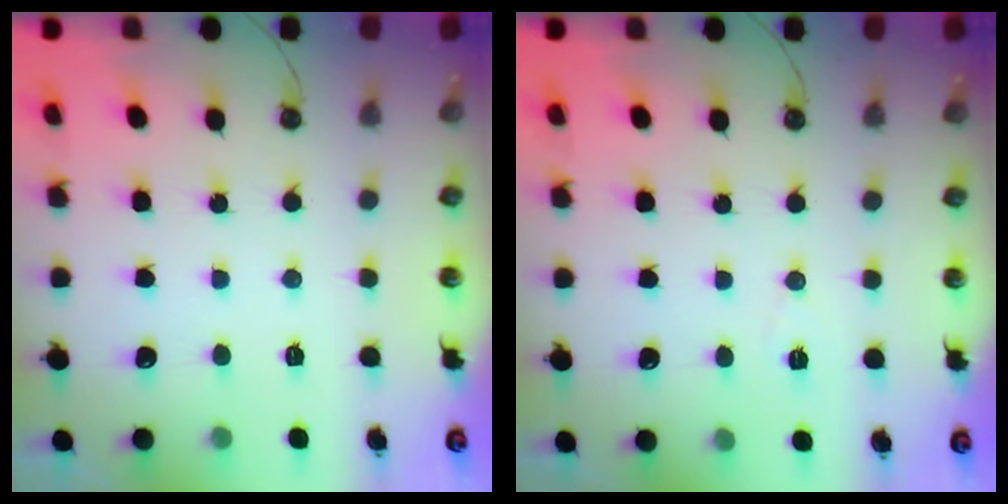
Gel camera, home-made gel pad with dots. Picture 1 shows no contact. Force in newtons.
{"total": 5.2, "press": 2.7, "slide": 4.5}